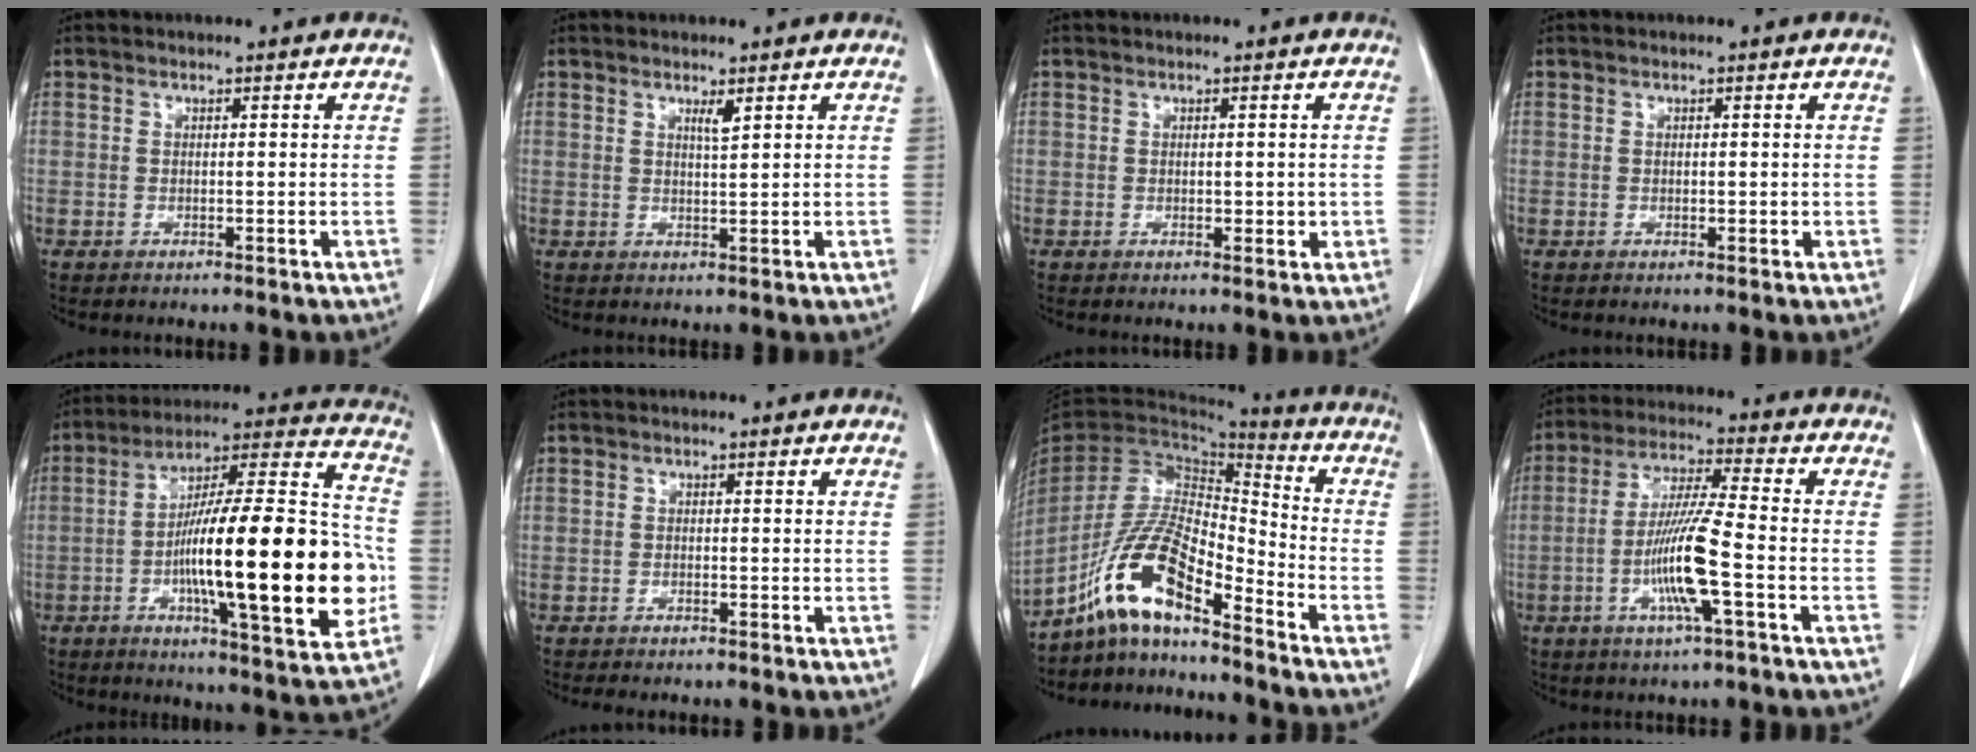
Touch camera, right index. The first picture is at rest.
{"total": 1.5, "force": [1.0, 0.0, 1.2], "torque": [-0.020, -0.006, 0.017]}
{"total": 1.8, "force": [0.0, 1.0, 1.5], "torque": [-0.018, -0.002, 0.004]}
{"total": 0.7, "force": [0.1, 0.4, 0.6], "torque": [-0.009, -0.002, 0.003]}
{"total": 27.0, "force": [-4.8, 3.4, 26.3], "torque": [-0.378, 0.006, -0.079]}
{"total": 1.6, "force": [-1.4, 0.3, 0.7], "torque": [-0.011, -0.003, -0.016]}
{"total": 12.5, "force": [-8.8, 2.7, 8.4], "torque": [-0.174, 0.015, -0.162]}
{"total": 10.7, "force": [-3.1, -0.1, 10.3], "torque": [-0.202, -0.008, -0.063]}